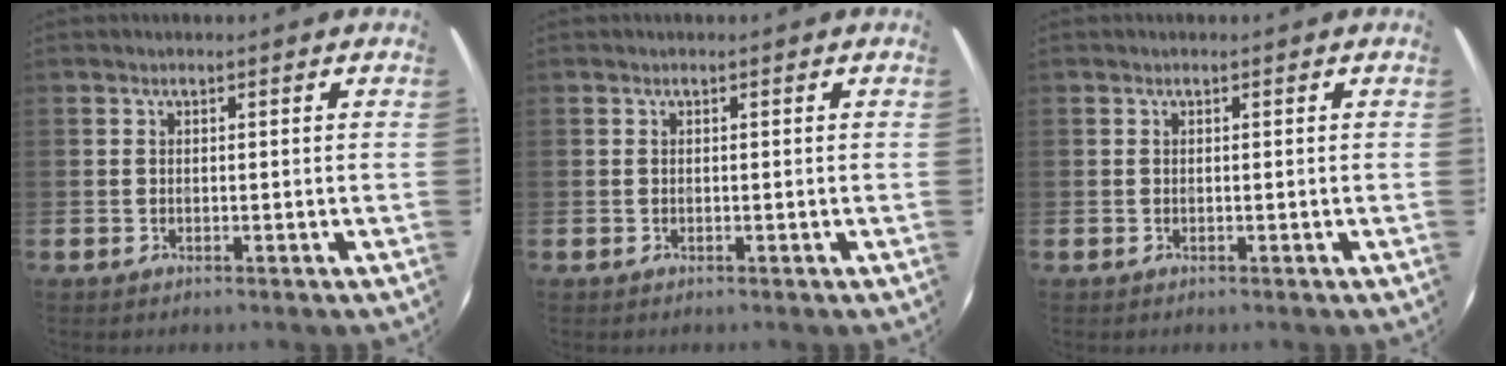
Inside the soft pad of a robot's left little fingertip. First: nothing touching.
{"total": 0.0}
{"total": 0.0}